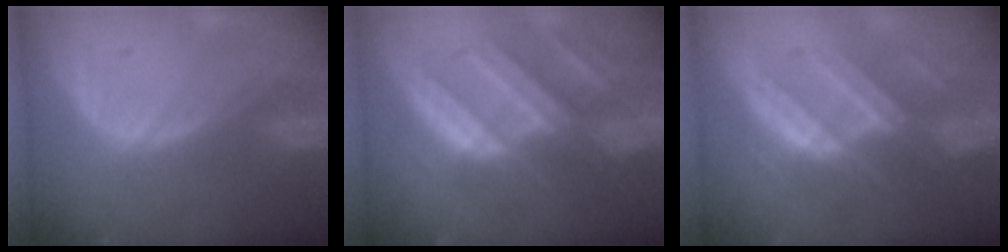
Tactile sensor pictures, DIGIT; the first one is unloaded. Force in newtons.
{"total": 10.3, "press": 9.0, "slide": 4.9}
{"total": 7.3, "press": 7.3, "slide": 0.1}